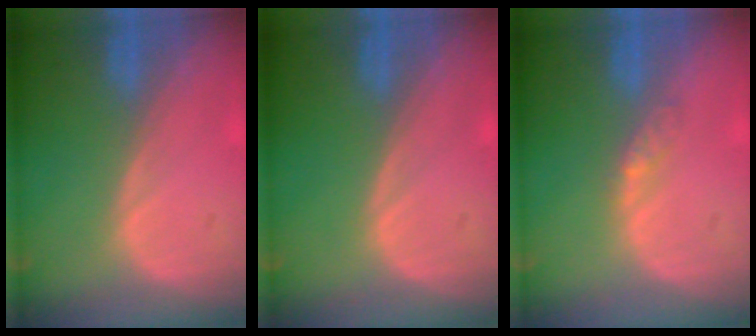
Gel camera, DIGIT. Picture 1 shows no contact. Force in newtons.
{"total": 0.0}
{"total": 2.2, "press": 1.9, "slide": 1.2}